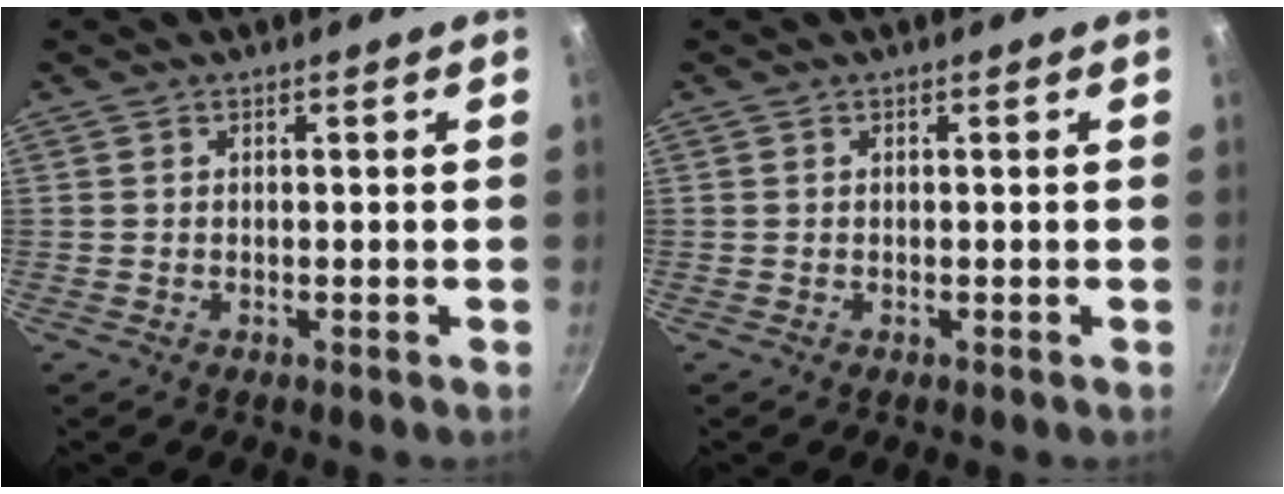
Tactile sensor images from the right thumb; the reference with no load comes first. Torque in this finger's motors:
{"motor_torque": [0.00, 0.00, 0.00, 0.00, -0.02]}